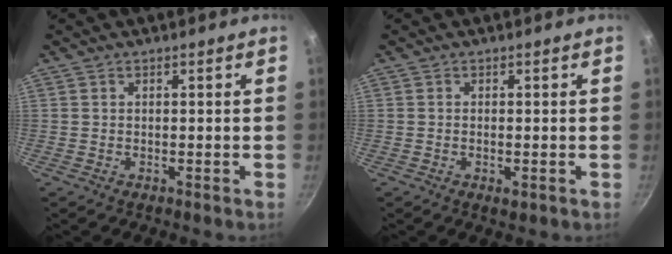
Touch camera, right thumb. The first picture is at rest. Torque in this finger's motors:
{"motor_torque": [-0.30, 0.04, -0.26, 0.18, 0.00]}